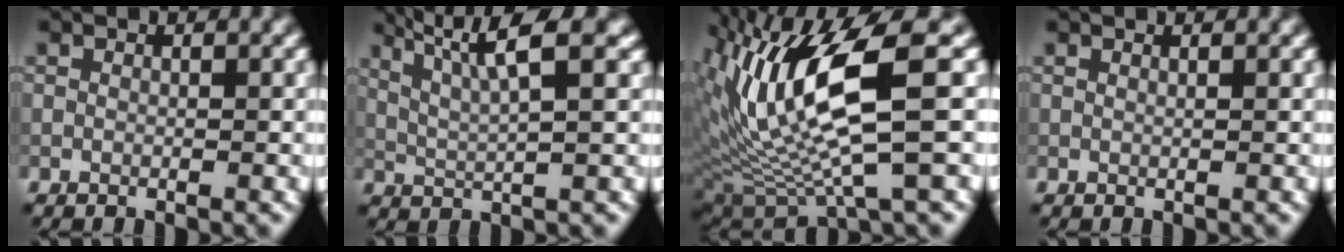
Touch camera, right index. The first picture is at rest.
{"total": 5.9, "force": [2.9, 1.3, 4.9], "torque": [-0.088, 0.014, 0.050]}
{"total": 11.3, "force": [2.8, 2.9, 10.6], "torque": [-0.202, -0.004, 0.061]}
{"total": 0.6, "force": [0.5, 0.1, 0.3], "torque": [-0.005, -0.002, 0.001]}